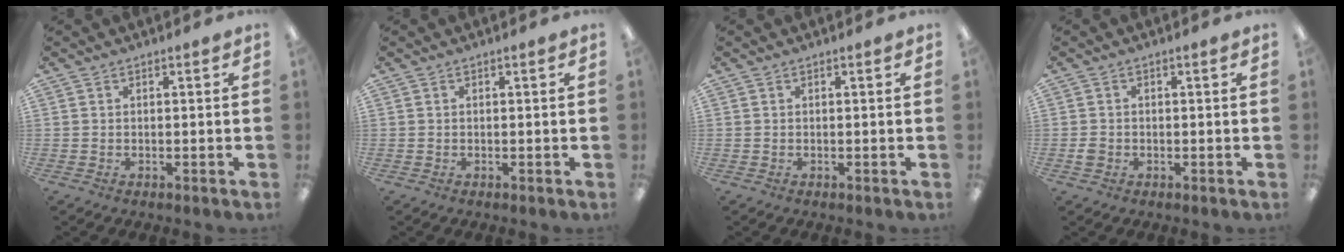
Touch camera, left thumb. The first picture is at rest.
{"total": 0.0}
{"total": 0.0}
{"total": 1.6, "force": [-0.4, 1.4, 0.8], "torque": [-0.014, 0.004, -0.009]}